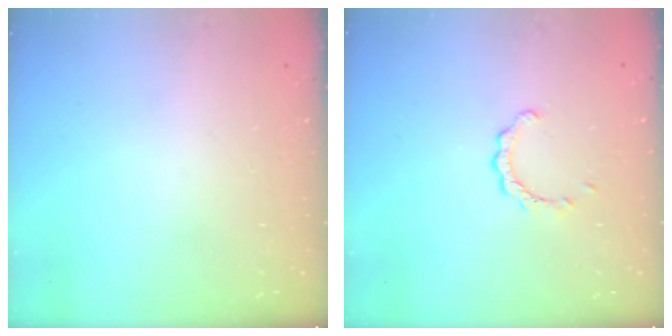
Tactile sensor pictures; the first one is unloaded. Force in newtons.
{"total": 2.9, "press": 2.9, "slide": 0.3}